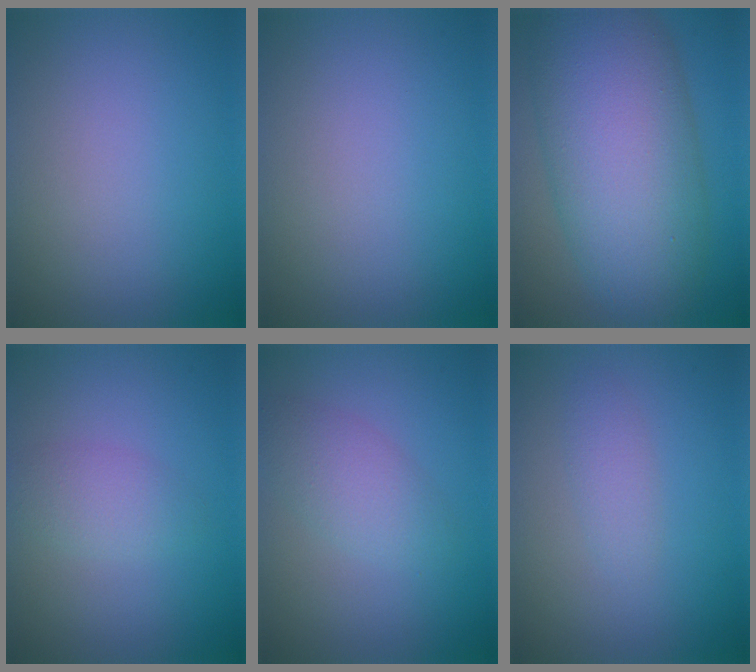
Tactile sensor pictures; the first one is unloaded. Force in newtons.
{"total": 0.0}
{"total": 12.2, "press": 12.2, "slide": 0.5}
{"total": 2.2, "press": 2.2, "slide": 0.1}
{"total": 3.0, "press": 3.0, "slide": 0.0}
{"total": 1.5, "press": 1.5, "slide": 0.0}